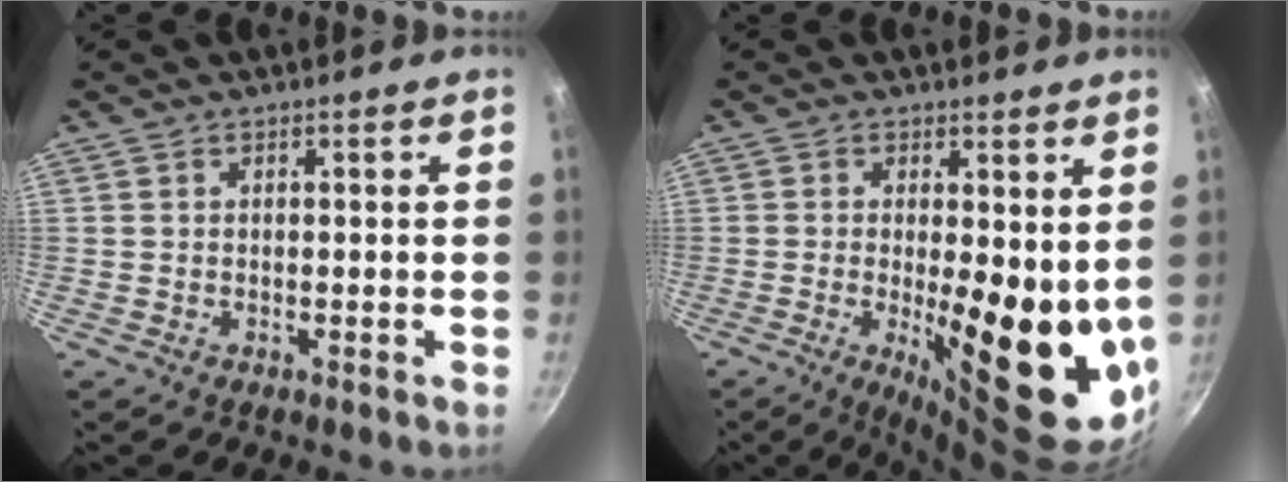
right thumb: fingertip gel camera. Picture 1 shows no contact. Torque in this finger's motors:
{"motor_torque": [2.53, 2.48, 1.70, -0.16, 0.18]}